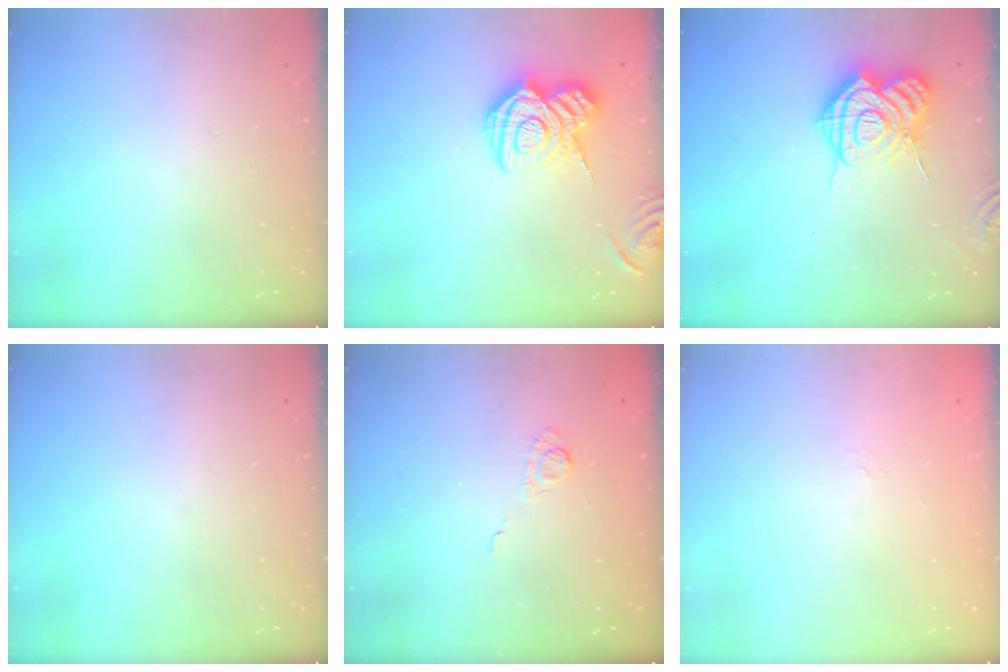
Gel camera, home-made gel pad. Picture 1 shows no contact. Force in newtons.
{"total": 16.3, "press": 16.2, "slide": 1.2}
{"total": 17.9, "press": 17.8, "slide": 1.8}
{"total": 0.0}
{"total": 3.7, "press": 3.4, "slide": 1.5}
{"total": 2.3, "press": 2.0, "slide": 1.1}